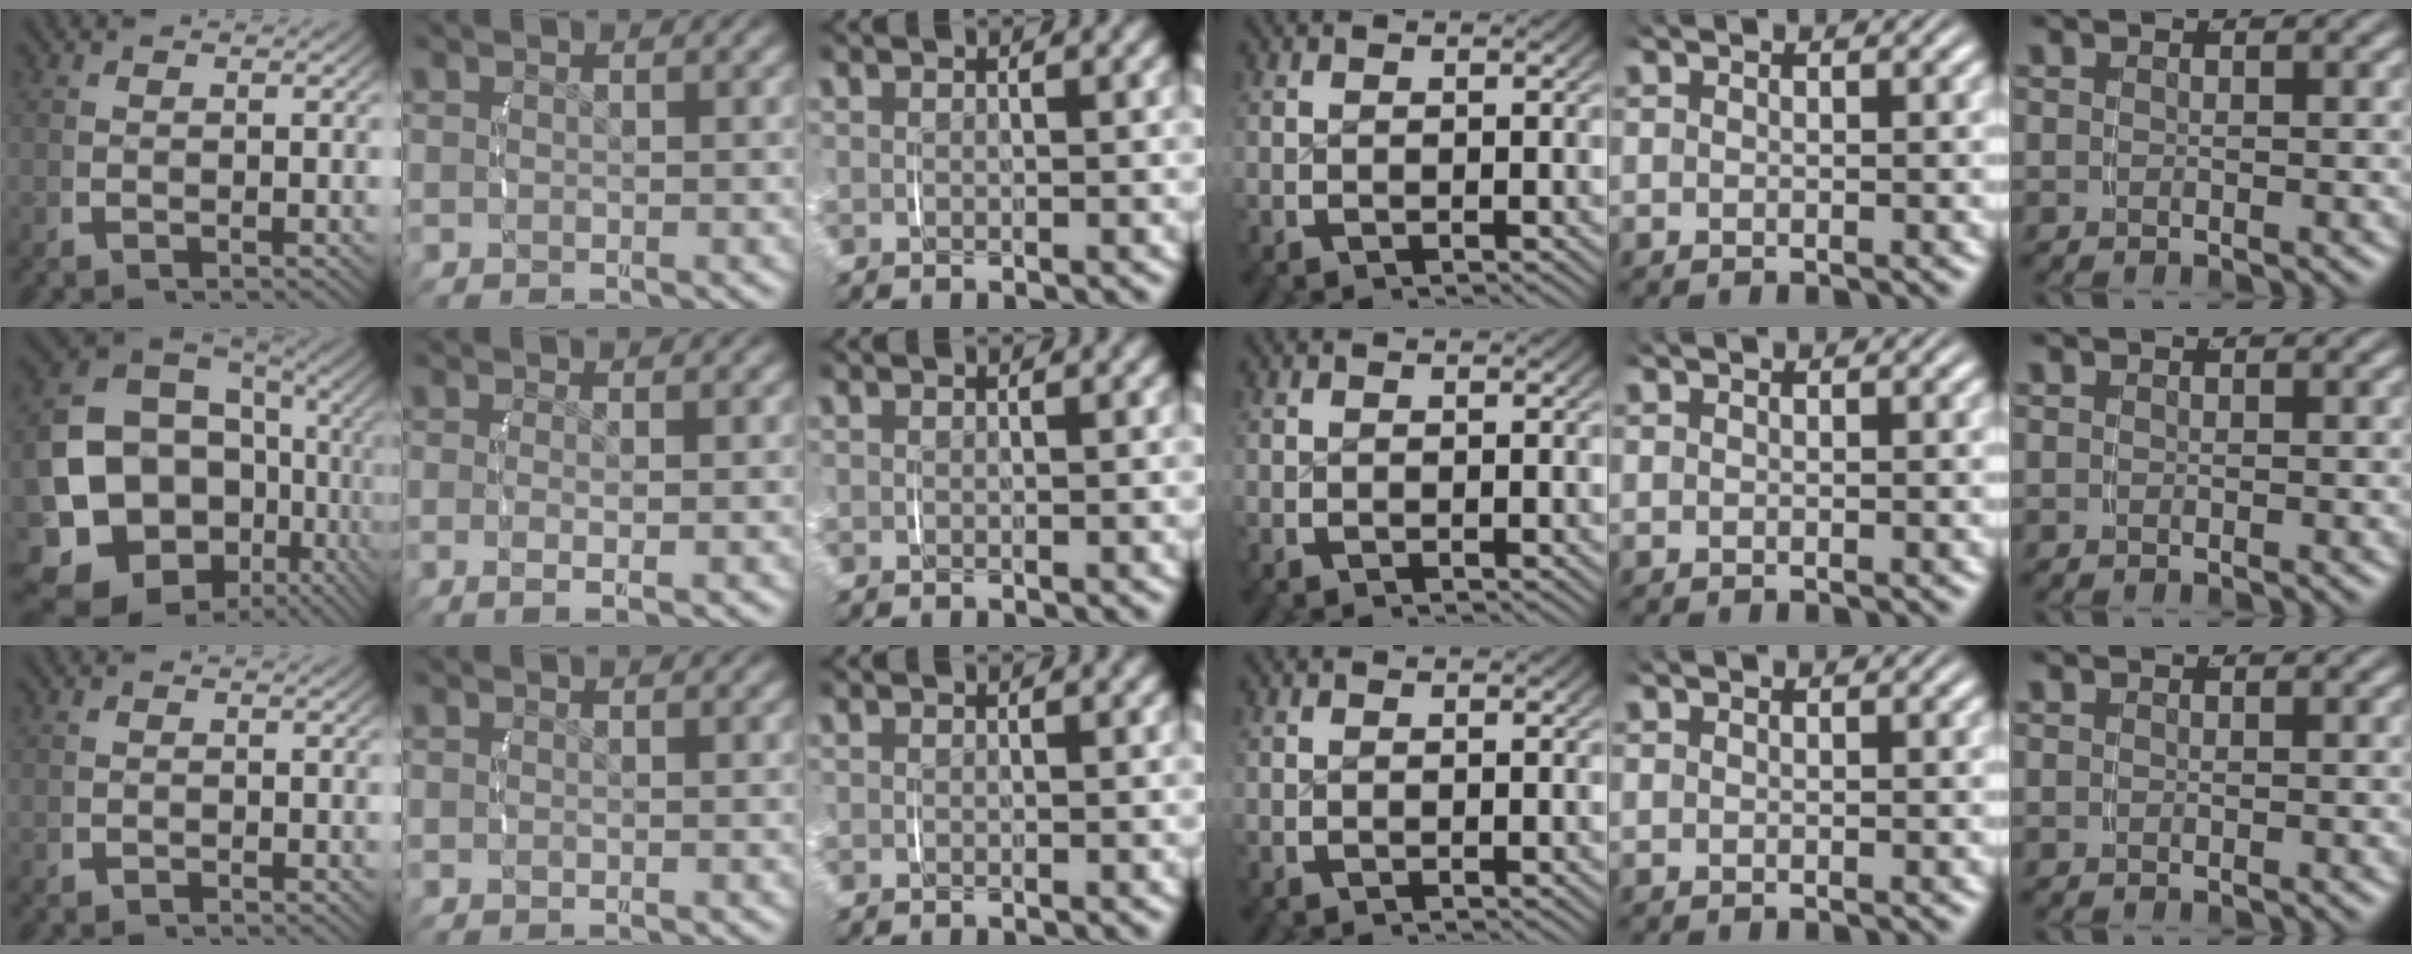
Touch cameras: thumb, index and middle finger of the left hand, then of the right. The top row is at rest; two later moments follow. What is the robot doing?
{"motion": "lift_and_place", "object": "napkin"}